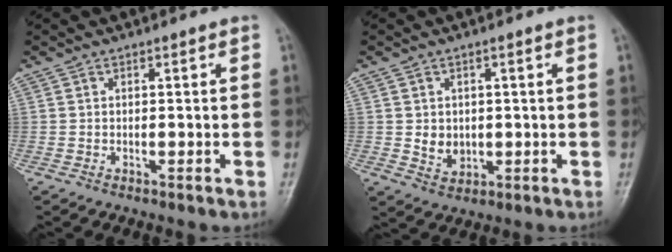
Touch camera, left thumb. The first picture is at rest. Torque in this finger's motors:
{"motor_torque": [-0.05, 0.07, 0.05, 0.00, 0.00]}